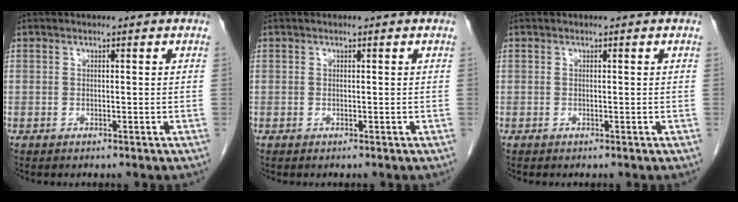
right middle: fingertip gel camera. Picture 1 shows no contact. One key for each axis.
{"total": 0.0}
{"total": 0.0}